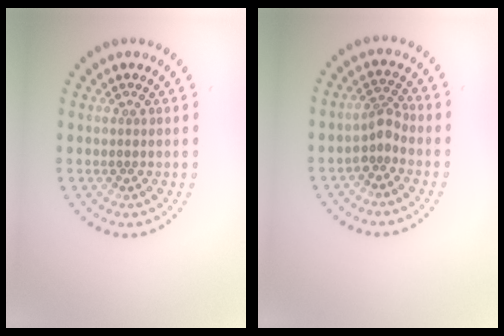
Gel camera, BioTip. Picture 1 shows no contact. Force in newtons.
{"total": 2.0, "press": 1.4, "slide": 1.4}